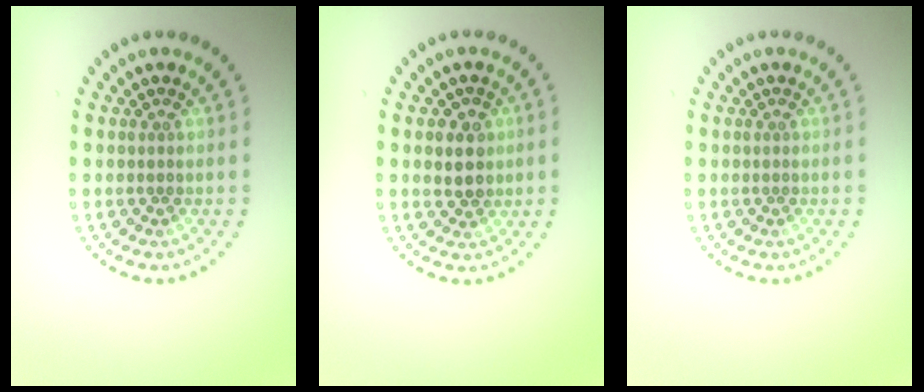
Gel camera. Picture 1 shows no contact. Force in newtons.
{"total": 2.4, "press": 2.3, "slide": 0.6}
{"total": 0.0}